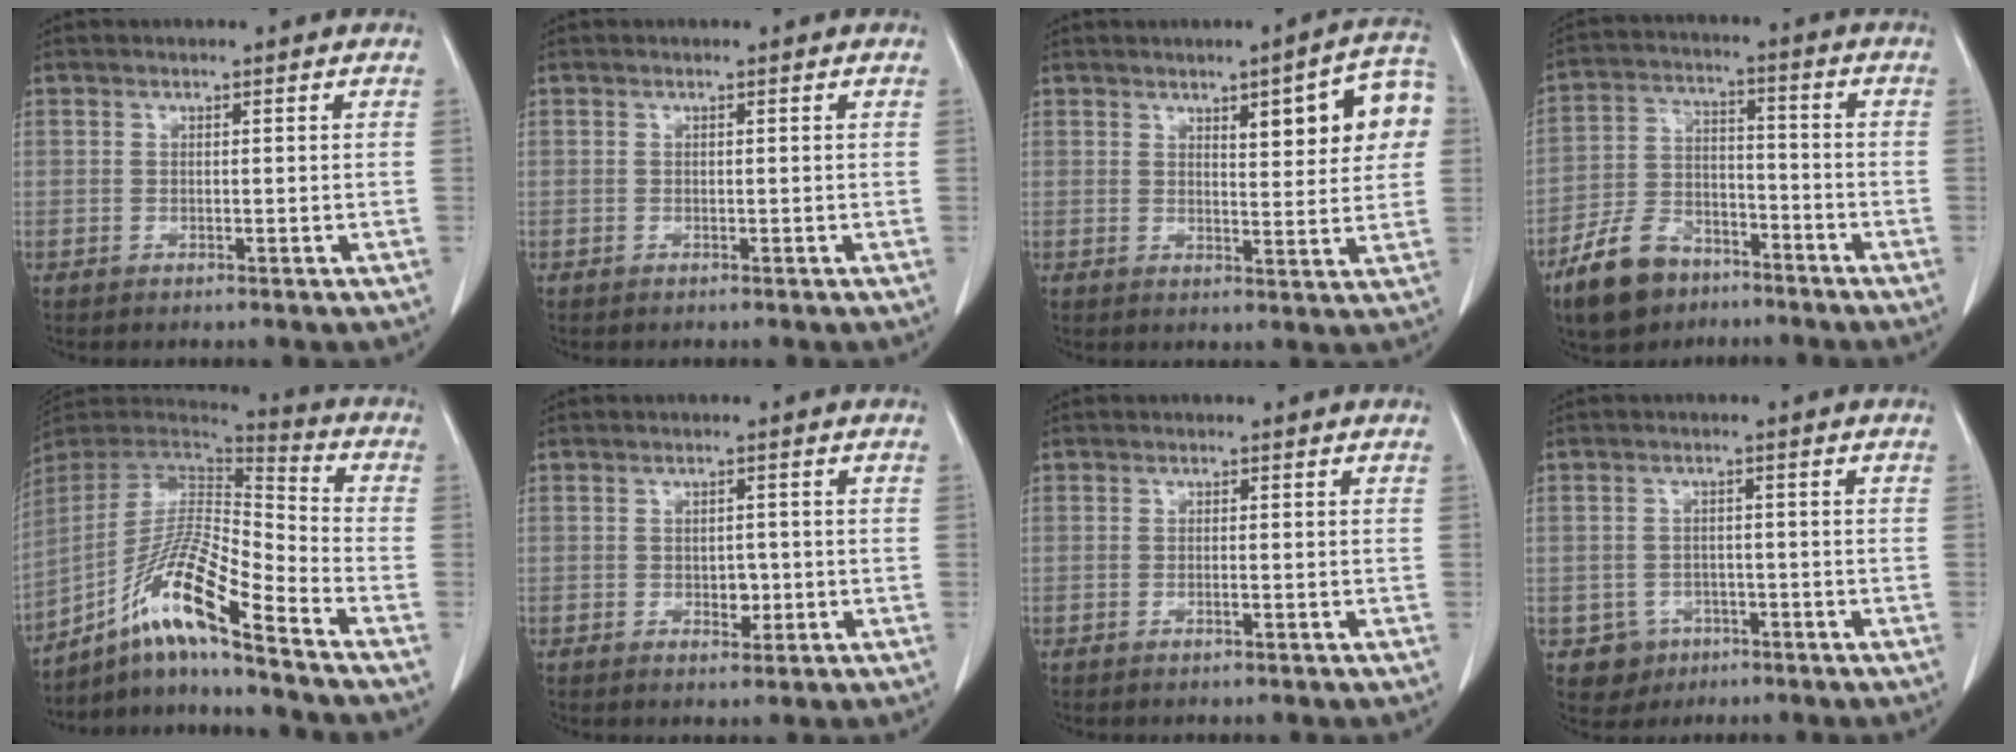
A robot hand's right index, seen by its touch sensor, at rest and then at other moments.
{"total": 0.0}
{"total": 10.4, "force": [3.5, 2.4, 9.5], "torque": [-0.113, 0.017, 0.042]}
{"total": 10.7, "force": [-7.3, 6.3, 4.6], "torque": [-0.106, 0.005, -0.130]}
{"total": 15.3, "force": [-10.1, 0.2, 11.5], "torque": [-0.218, 0.005, -0.182]}
{"total": 2.4, "force": [-0.5, 1.5, 1.8], "torque": [-0.021, 0.002, -0.003]}
{"total": 0.7, "force": [-0.3, 0.0, 0.6], "torque": [-0.012, 0.000, -0.005]}
{"total": 4.3, "force": [-1.8, 3.9, 0.1], "torque": [0.002, 0.014, -0.021]}